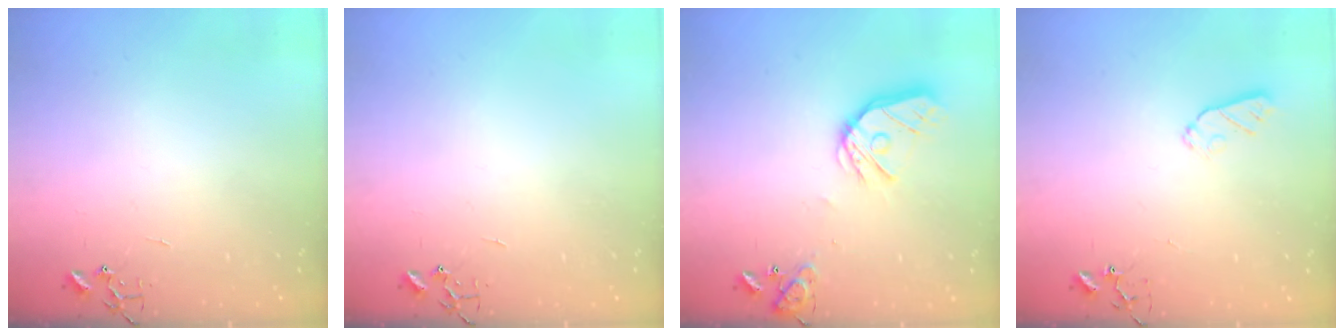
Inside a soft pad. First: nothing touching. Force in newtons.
{"total": 0.0}
{"total": 15.4, "press": 15.3, "slide": 2.1}
{"total": 5.5, "press": 5.4, "slide": 1.1}